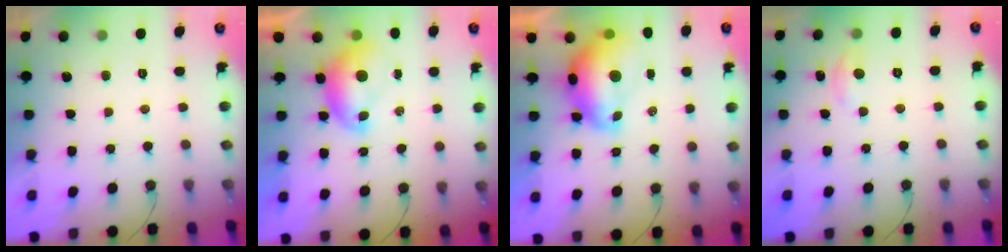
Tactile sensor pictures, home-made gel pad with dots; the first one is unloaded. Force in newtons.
{"total": 8.4, "press": 8.3, "slide": 0.6}
{"total": 10.0, "press": 9.9, "slide": 1.0}
{"total": 2.9, "press": 2.9, "slide": 0.3}